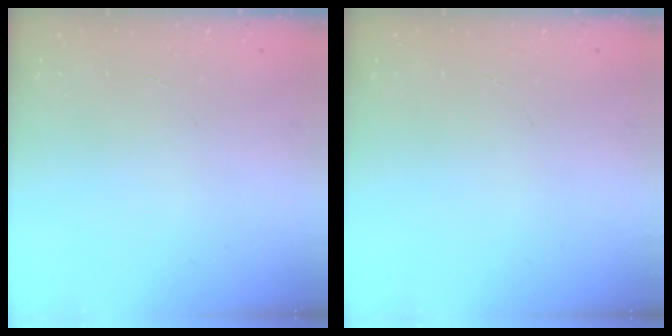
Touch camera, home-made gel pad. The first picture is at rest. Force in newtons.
{"total": 0.0}